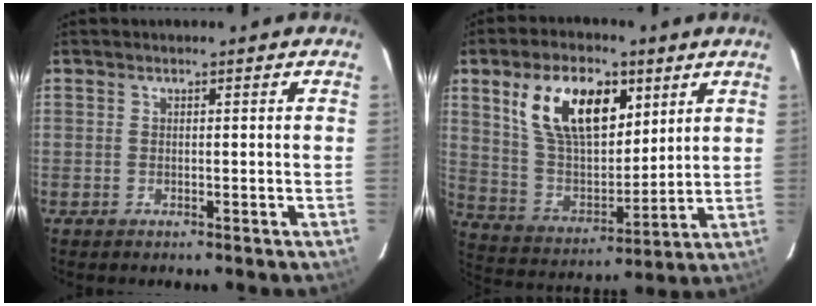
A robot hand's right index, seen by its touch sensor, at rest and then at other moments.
{"total": 17.7, "force": [8.1, 9.4, 12.6], "torque": [-0.235, 0.014, 0.158]}